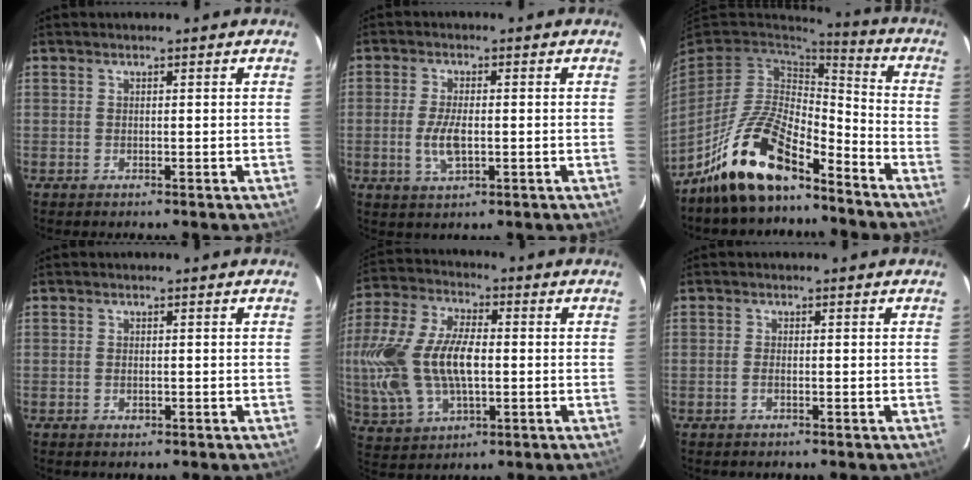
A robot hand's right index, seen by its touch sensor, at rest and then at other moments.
{"total": 5.7, "force": [-1.0, 2.4, 5.1], "torque": [-0.107, -0.005, -0.019]}
{"total": 16.2, "force": [-11.8, 5.6, 9.6], "torque": [-0.199, 0.002, -0.219]}
{"total": 1.1, "force": [-0.3, 0.8, 0.7], "torque": [-0.013, 0.000, -0.005]}
{"total": 21.2, "force": [-0.9, 11.8, 17.6], "torque": [-0.392, 0.009, -0.006]}
{"total": 1.1, "force": [-0.5, 0.4, 0.9], "torque": [-0.022, 0.001, -0.010]}